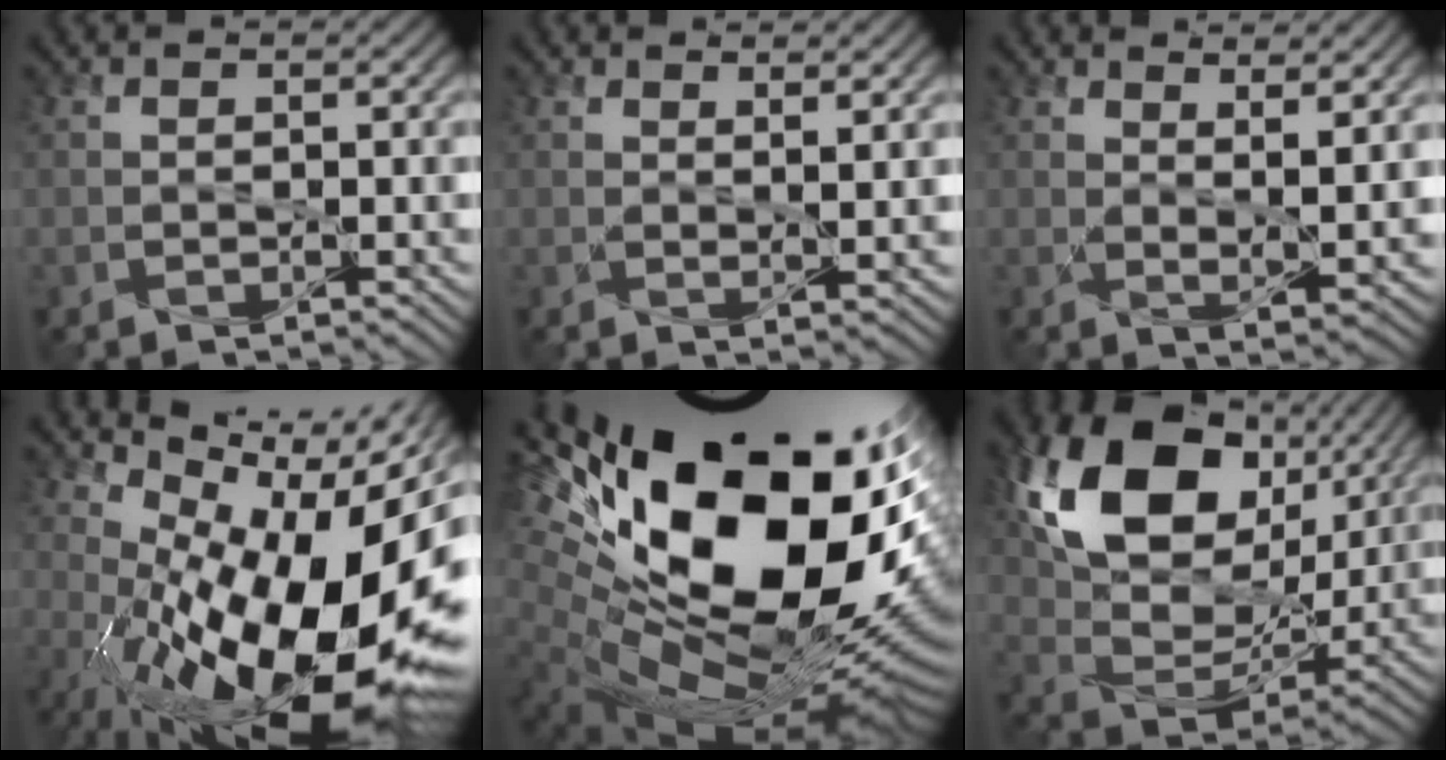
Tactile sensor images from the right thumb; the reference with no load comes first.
{"total": 2.5, "force": [1.9, 0.3, 1.6], "torque": [-0.029, -0.003, 0.041]}
{"total": 5.6, "force": [3.7, 1.2, 4.0], "torque": [-0.074, -0.009, 0.071]}
{"total": 20.8, "force": [-3.4, 9.1, 18.4], "torque": [-0.282, -0.034, -0.045]}
{"total": 22.4, "force": [5.8, 13.1, 17.3], "torque": [-0.341, -0.025, 0.133]}
{"total": 17.6, "force": [6.7, 11.7, 11.3], "torque": [-0.242, 0.011, 0.134]}